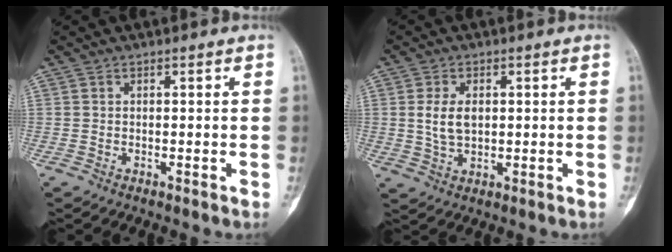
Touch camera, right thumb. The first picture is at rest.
{"total": 5.2, "force": [0.8, 3.2, 4.1], "torque": [-0.074, -0.003, 0.018]}